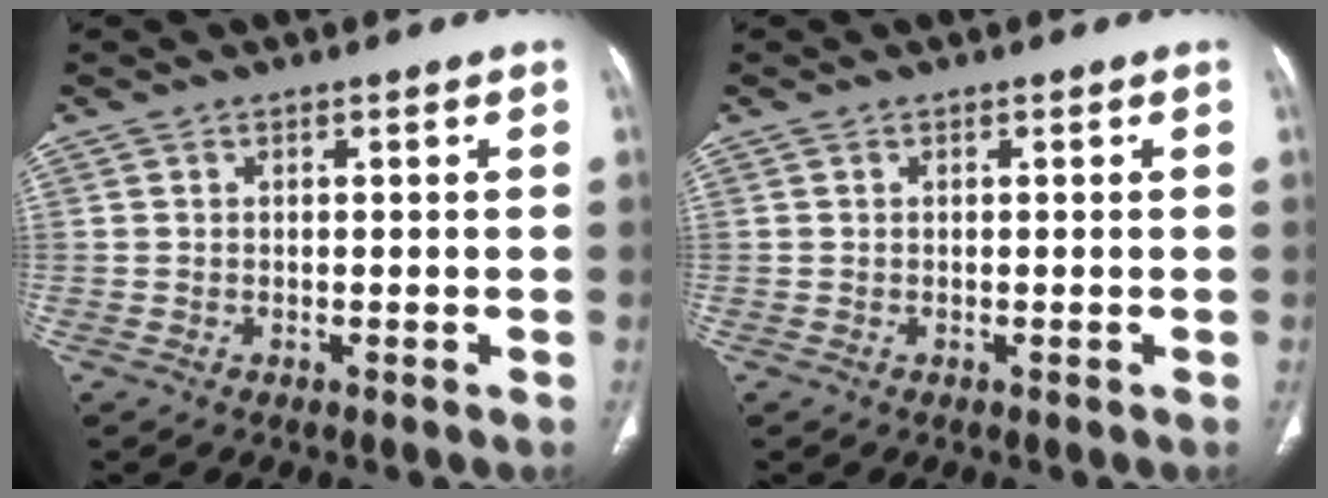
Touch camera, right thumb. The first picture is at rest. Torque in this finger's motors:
{"motor_torque": [0.03, 0.03, -0.22, 0.22, 0.00]}